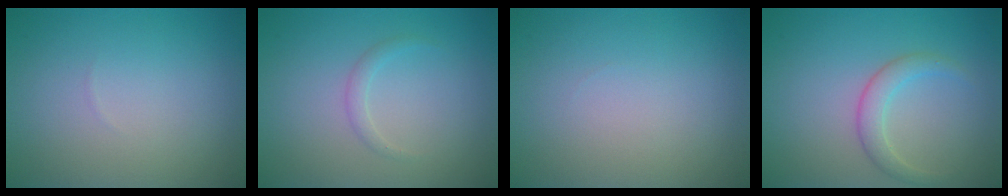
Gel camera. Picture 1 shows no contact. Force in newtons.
{"total": 1.0, "press": 1.0, "slide": 0.1}
{"total": 0.0}
{"total": 2.2, "press": 2.1, "slide": 0.1}